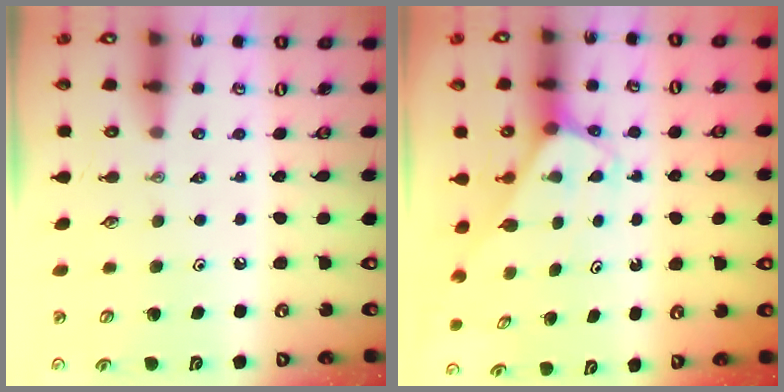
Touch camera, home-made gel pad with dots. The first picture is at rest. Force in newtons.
{"total": 2.6, "press": 2.6, "slide": 0.1}